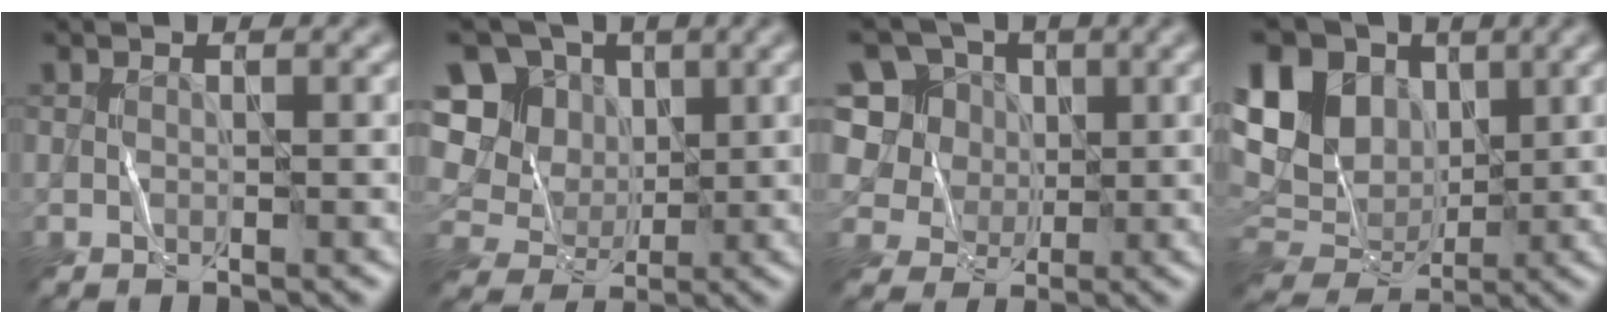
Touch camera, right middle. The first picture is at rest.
{"total": 11.2, "force": [3.1, 9.8, 4.4], "torque": [-0.129, 0.023, 0.055]}
{"total": 9.0, "force": [2.7, 7.8, 3.5], "torque": [-0.090, 0.027, 0.038]}
{"total": 14.1, "force": [3.7, 10.8, 8.3], "torque": [-0.172, 0.035, 0.047]}